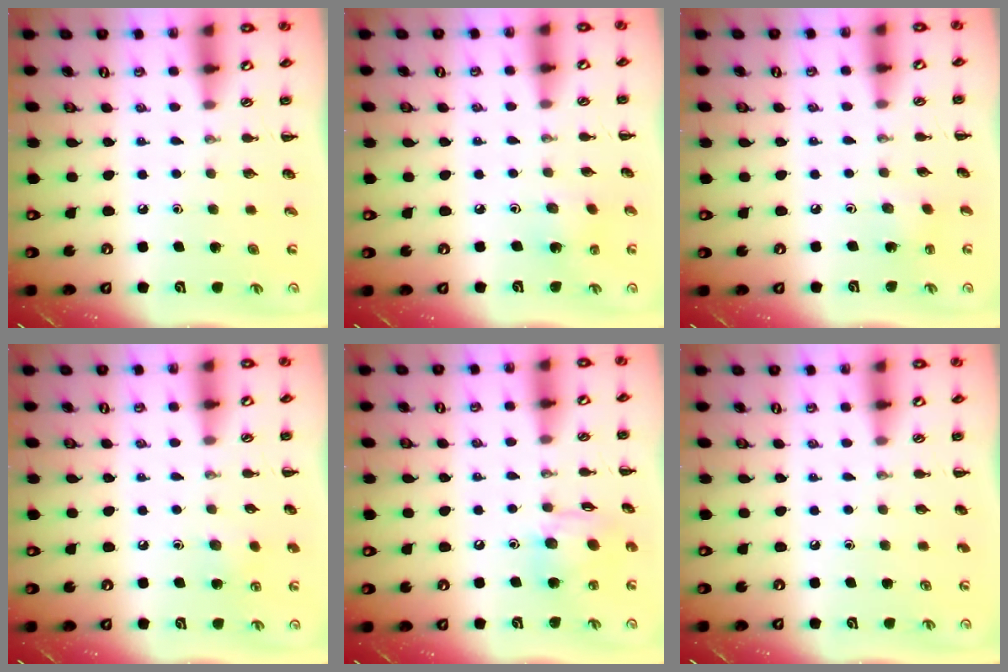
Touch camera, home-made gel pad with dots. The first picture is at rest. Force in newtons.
{"total": 2.1, "press": 1.9, "slide": 0.9}
{"total": 1.4, "press": 1.2, "slide": 0.6}
{"total": 5.2, "press": 5.0, "slide": 1.4}
{"total": 10.4, "press": 10.3, "slide": 1.5}
{"total": 0.0}